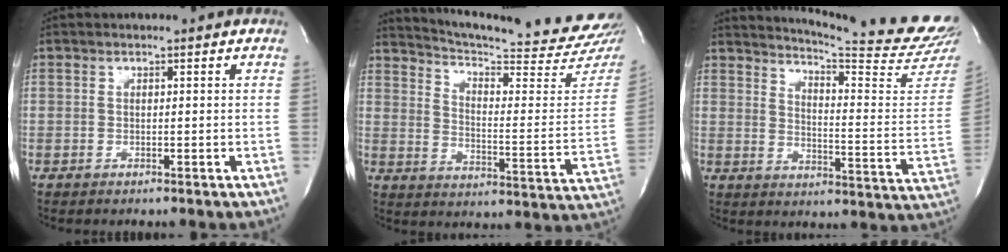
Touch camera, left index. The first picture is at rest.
{"total": 23.8, "force": [22.5, 0.2, 7.9], "torque": [-0.127, -0.123, 0.282]}
{"total": 21.1, "force": [19.8, -1.2, 7.3], "torque": [-0.120, -0.142, 0.234]}